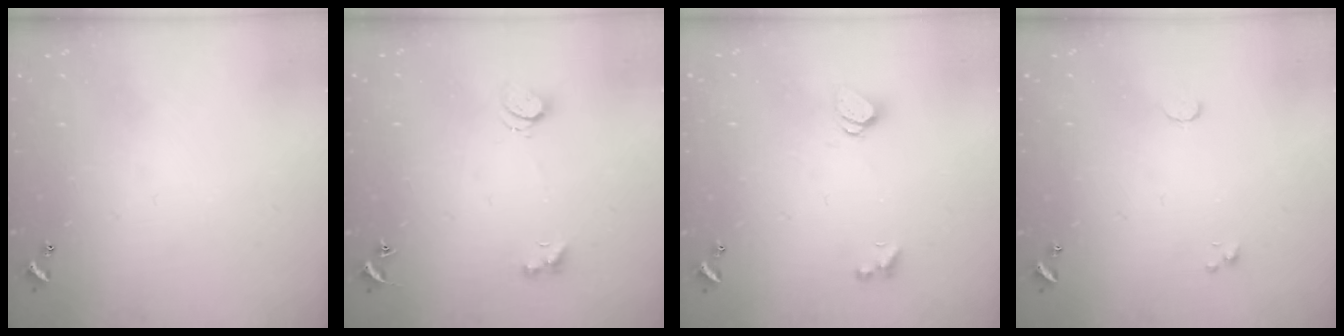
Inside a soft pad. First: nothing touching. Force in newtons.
{"total": 4.0, "press": 3.9, "slide": 0.8}
{"total": 1.2, "press": 1.1, "slide": 0.5}
{"total": 0.5, "press": 0.4, "slide": 0.3}